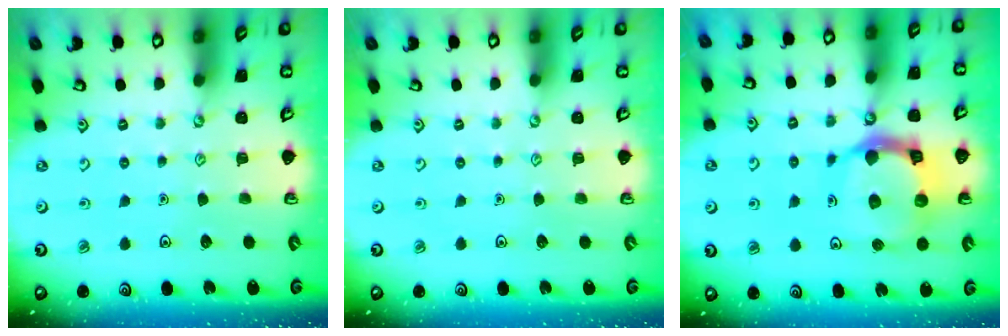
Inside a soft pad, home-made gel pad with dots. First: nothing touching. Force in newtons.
{"total": 0.0}
{"total": 15.7, "press": 15.5, "slide": 2.0}